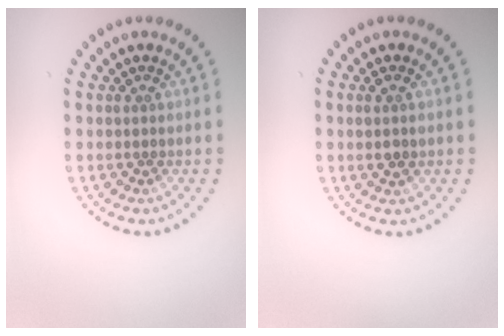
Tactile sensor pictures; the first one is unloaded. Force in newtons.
{"total": 1.5, "press": 1.4, "slide": 0.4}